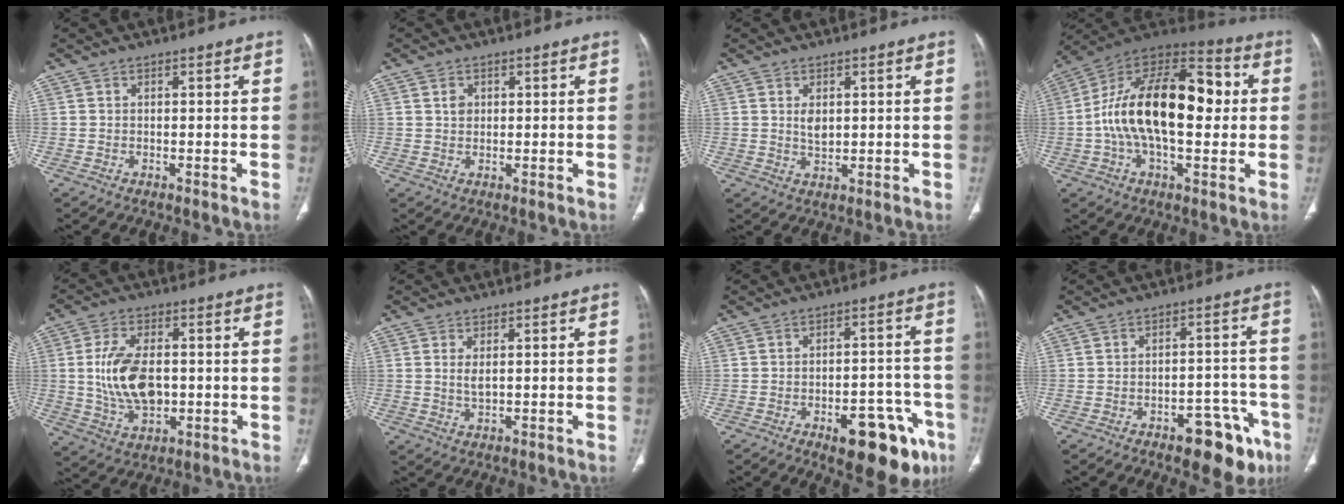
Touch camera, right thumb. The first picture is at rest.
{"total": 2.1, "force": [0.7, 1.7, 1.0], "torque": [-0.011, -0.003, 0.013]}
{"total": 3.0, "force": [0.8, 1.8, 2.3], "torque": [-0.034, -0.008, 0.020]}
{"total": 24.2, "force": [1.1, 12.5, 20.7], "torque": [-0.342, 0.036, 0.010]}
{"total": 12.3, "force": [0.2, 7.2, 9.9], "torque": [-0.182, -0.002, 0.013]}
{"total": 2.3, "force": [0.6, 1.0, 2.0], "torque": [-0.039, -0.006, 0.017]}
{"total": 16.2, "force": [-8.1, 7.0, 12.1], "torque": [-0.095, 0.047, -0.095]}
{"total": 12.4, "force": [-6.9, 5.8, 8.5], "torque": [-0.070, 0.044, -0.084]}